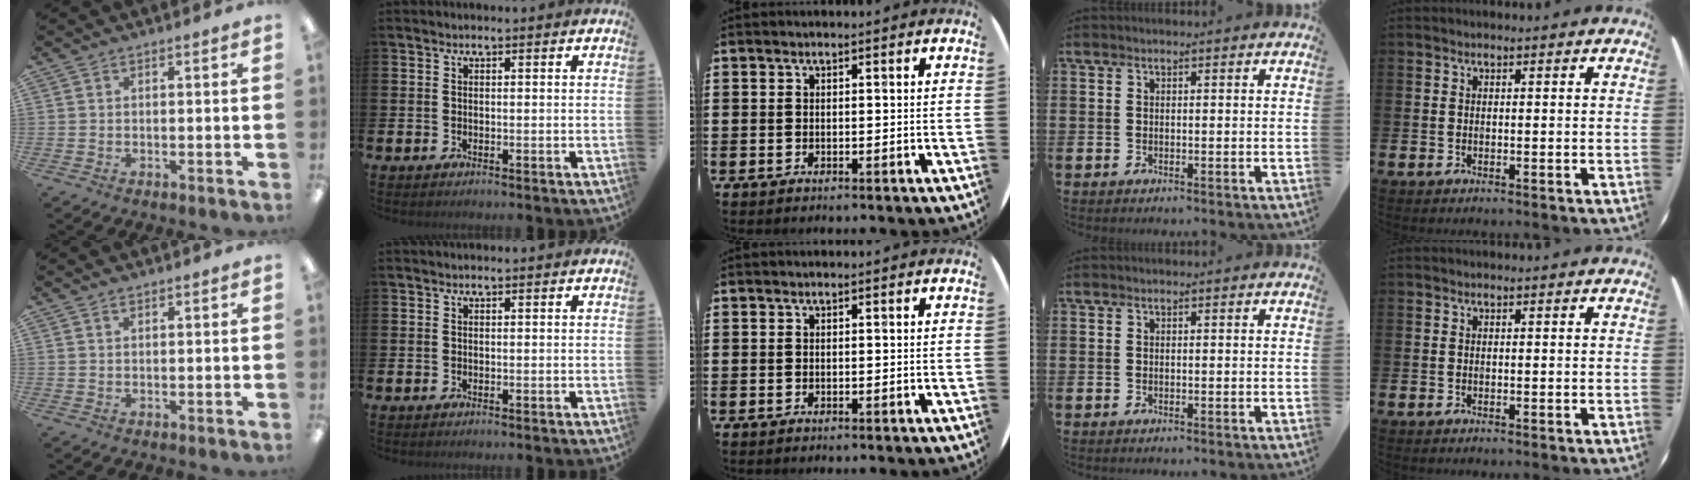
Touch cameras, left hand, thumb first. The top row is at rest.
{"thumb": {"total": 0.9, "force": [0.7, 0.3, 0.5], "torque": [-0.011, 0.002, 0.012]}}